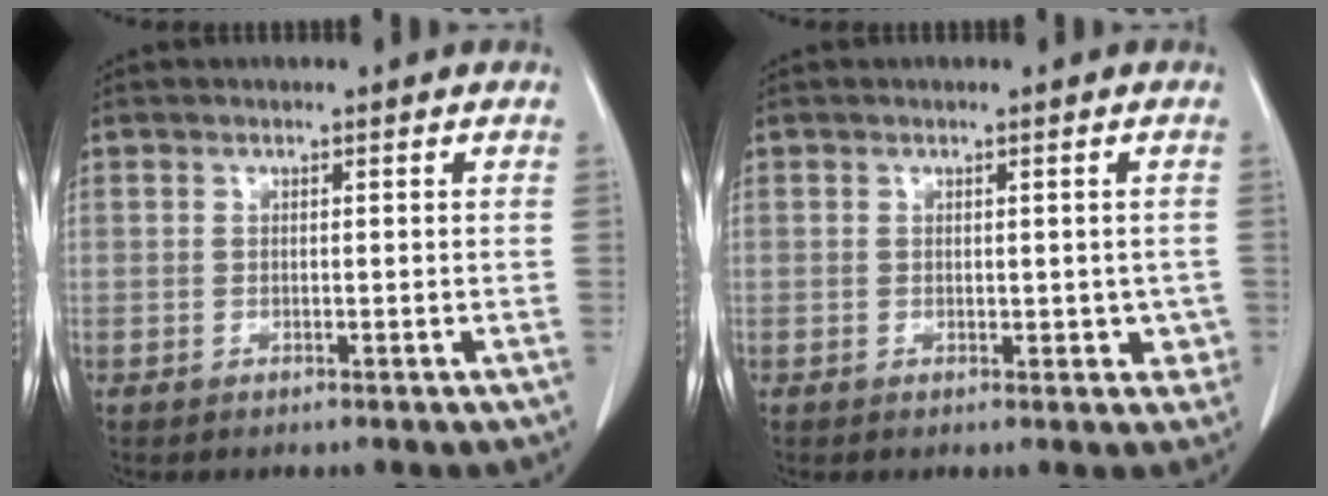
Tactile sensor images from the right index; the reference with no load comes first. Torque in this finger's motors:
{"motor_torque": [-0.03, -0.01, 0.01, 0.01]}